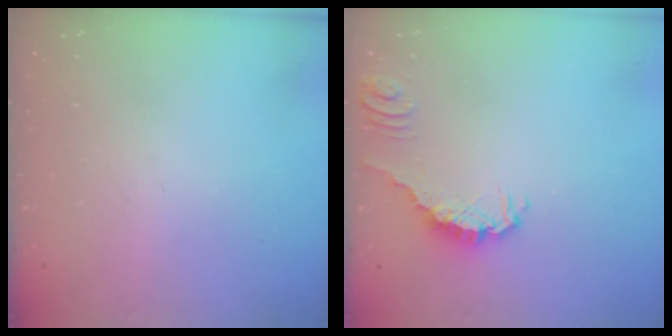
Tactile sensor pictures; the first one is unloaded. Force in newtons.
{"total": 0.6, "press": 0.6, "slide": 0.2}